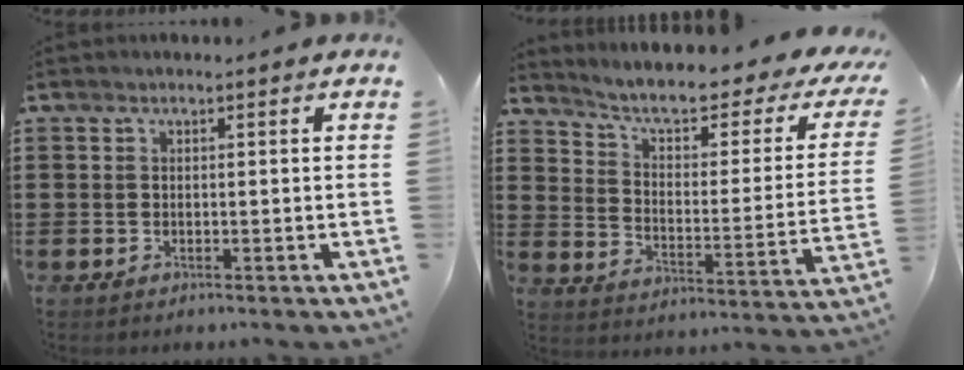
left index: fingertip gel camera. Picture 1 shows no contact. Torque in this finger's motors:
{"motor_torque": [2.14, 0.00, 0.26, 0.11]}